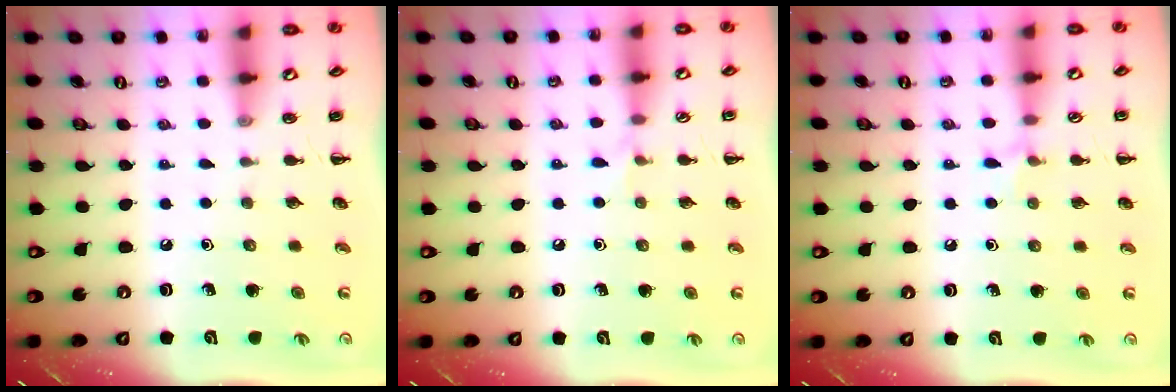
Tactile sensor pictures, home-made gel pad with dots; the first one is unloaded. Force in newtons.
{"total": 3.4, "press": 3.2, "slide": 1.2}
{"total": 5.2, "press": 4.9, "slide": 1.8}